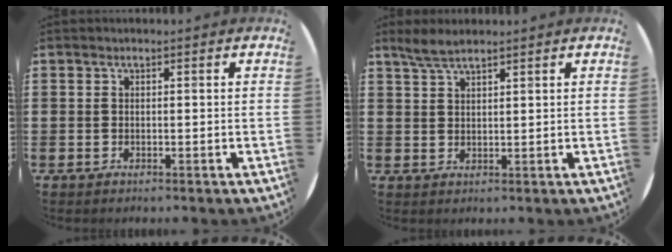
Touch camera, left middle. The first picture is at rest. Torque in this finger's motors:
{"motor_torque": [0.52, -0.51, 0.04, 0.02]}